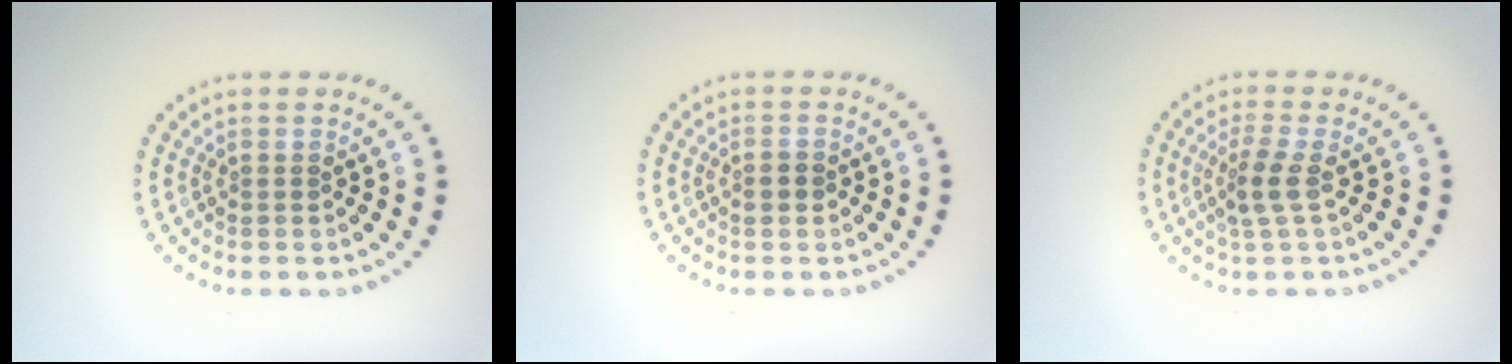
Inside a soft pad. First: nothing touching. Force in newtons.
{"total": 1.2, "press": 1.2, "slide": 0.3}
{"total": 2.3, "press": 2.0, "slide": 1.1}